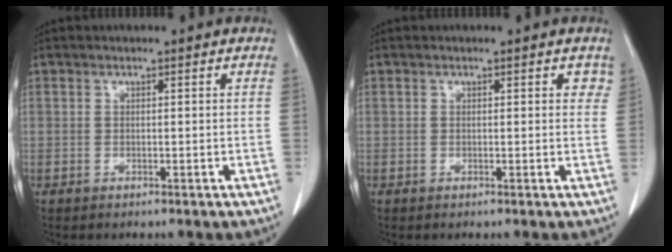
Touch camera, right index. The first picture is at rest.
{"total": 1.4, "force": [0.8, 0.9, 0.8], "torque": [0.004, 0.001, 0.001]}